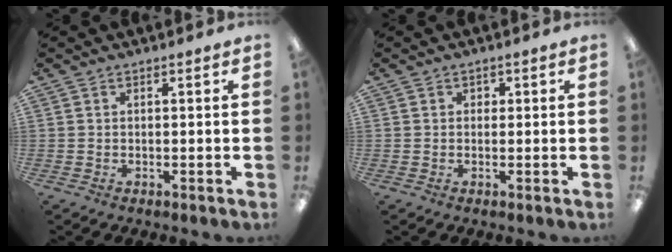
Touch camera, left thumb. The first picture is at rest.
{"total": 0.9, "force": [0.2, 0.9, 0.1], "torque": [-0.004, 0.005, 0.001]}